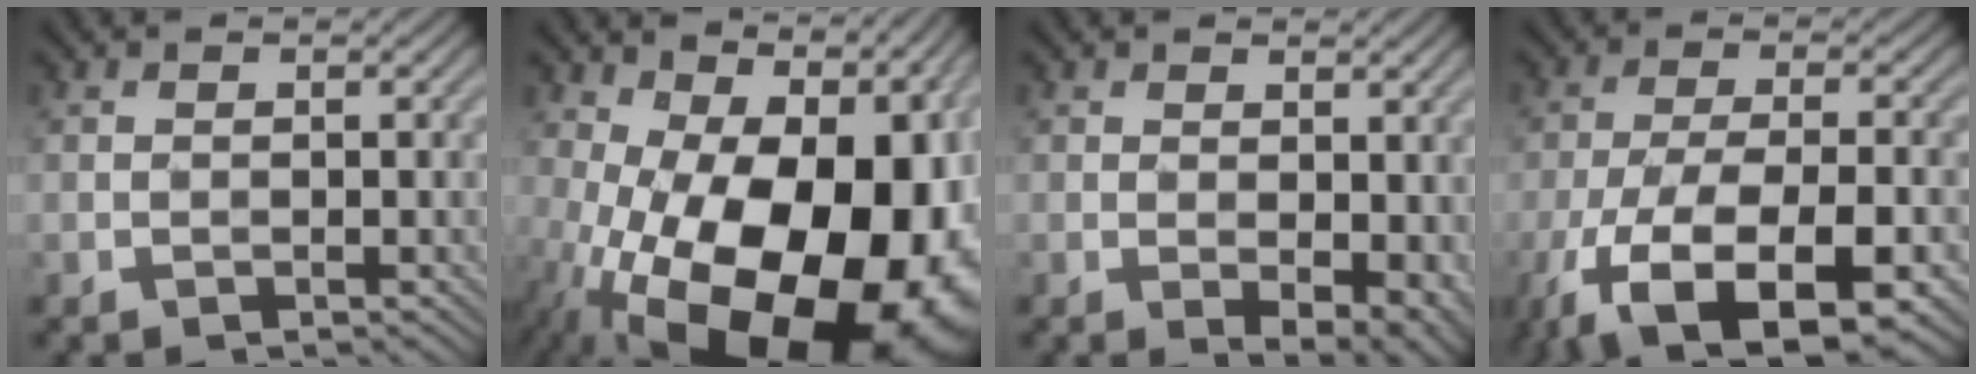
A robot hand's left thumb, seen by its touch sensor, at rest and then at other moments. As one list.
[{"total": 22.0, "force": [-6.3, 12.4, 17.1], "torque": [-0.281, -0.039, -0.070]}, {"total": 4.7, "force": [-0.3, 2.5, 4.0], "torque": [-0.061, -0.010, 0.003]}, {"total": 13.3, "force": [-7.6, 4.9, 9.7], "torque": [-0.195, -0.019, -0.132]}]